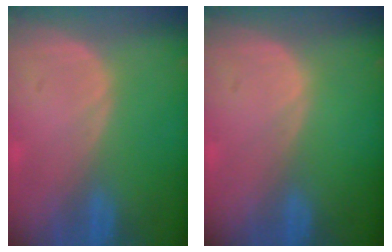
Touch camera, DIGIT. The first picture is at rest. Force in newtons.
{"total": 0.0}